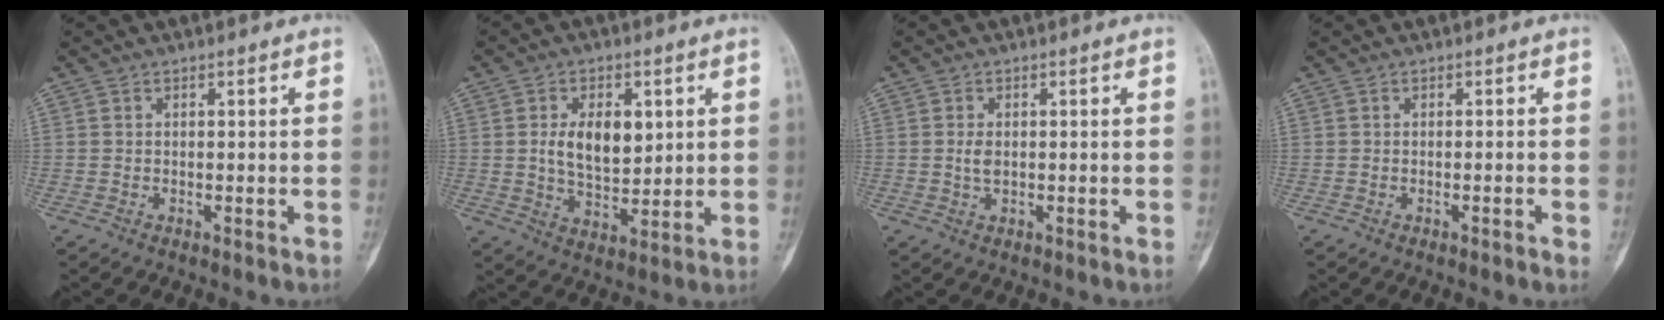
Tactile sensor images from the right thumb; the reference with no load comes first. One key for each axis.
{"total": 10.0, "fx": 2.0, "fy": 5.9, "fz": 7.8, "tx": -0.109, "ty": -0.015, "tz": 0.045}
{"total": 2.1, "fx": 0.1, "fy": 1.2, "fz": 1.7, "tx": -0.030, "ty": -0.002, "tz": 0.001}
{"total": 1.2, "fx": -0.5, "fy": 0.1, "fz": 1.1, "tx": -0.021, "ty": 0.001, "tz": -0.004}